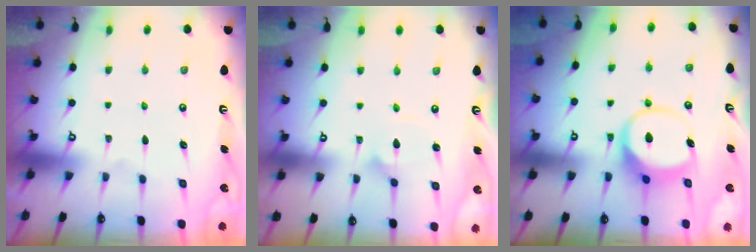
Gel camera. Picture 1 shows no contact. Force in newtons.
{"total": 2.4, "press": 2.4, "slide": 0.1}
{"total": 8.6, "press": 8.6, "slide": 0.6}